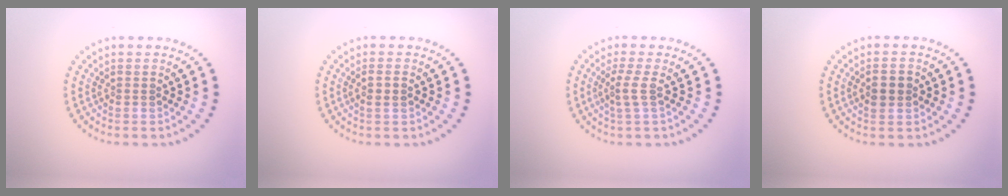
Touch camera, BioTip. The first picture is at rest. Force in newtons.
{"total": 1.1, "press": 1.1, "slide": 0.4}
{"total": 1.7, "press": 1.3, "slide": 1.1}
{"total": 2.3, "press": 2.3, "slide": 0.0}